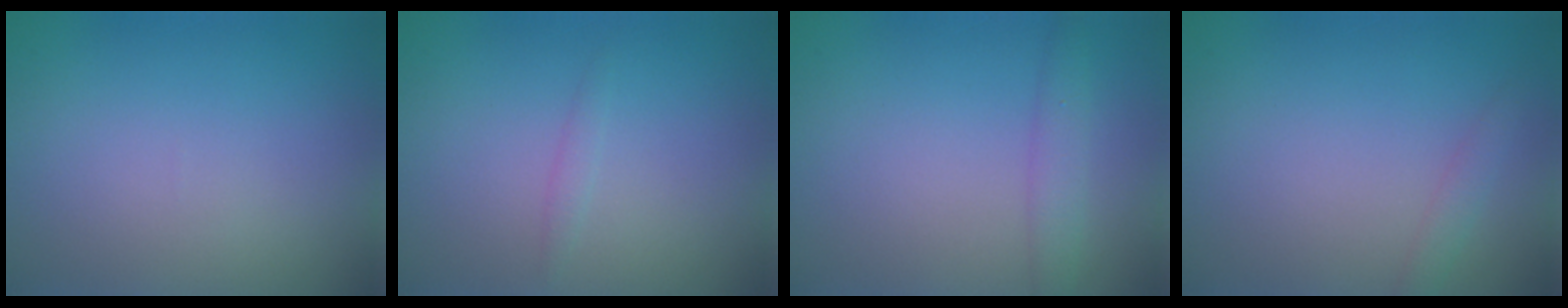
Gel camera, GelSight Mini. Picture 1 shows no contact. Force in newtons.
{"total": 0.7, "press": 0.7, "slide": 0.0}
{"total": 2.0, "press": 2.0, "slide": 0.0}
{"total": 1.2, "press": 1.2, "slide": 0.0}